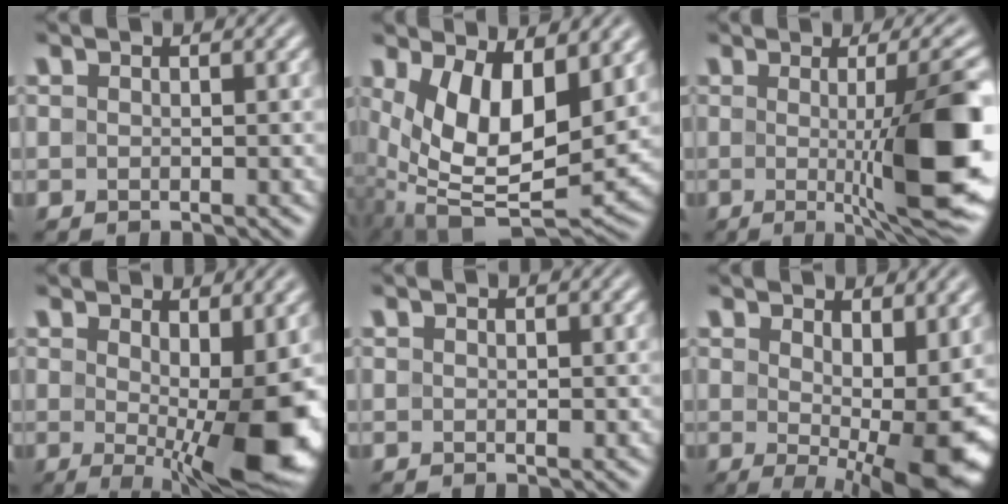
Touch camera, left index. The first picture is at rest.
{"total": 10.7, "force": [2.3, 5.3, 9.0], "torque": [-0.174, -0.024, 0.044]}
{"total": 12.3, "force": [-0.8, 2.6, 12.0], "torque": [-0.148, -0.015, -0.008]}
{"total": 10.2, "force": [-0.5, 3.2, 9.7], "torque": [-0.135, -0.017, -0.002]}
{"total": 0.6, "force": [0.0, 0.2, 0.6], "torque": [-0.010, -0.002, -0.002]}
{"total": 9.7, "force": [0.2, 3.6, 9.0], "torque": [-0.128, -0.019, 0.013]}